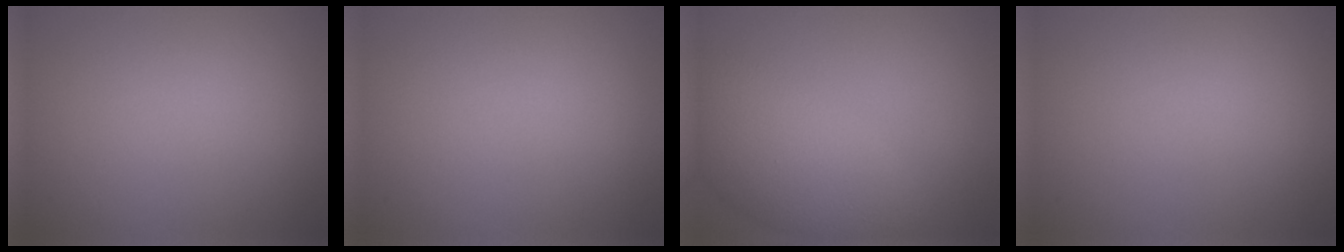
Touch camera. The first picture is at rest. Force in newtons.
{"total": 0.0}
{"total": 6.0, "press": 6.0, "slide": 0.3}
{"total": 0.0}